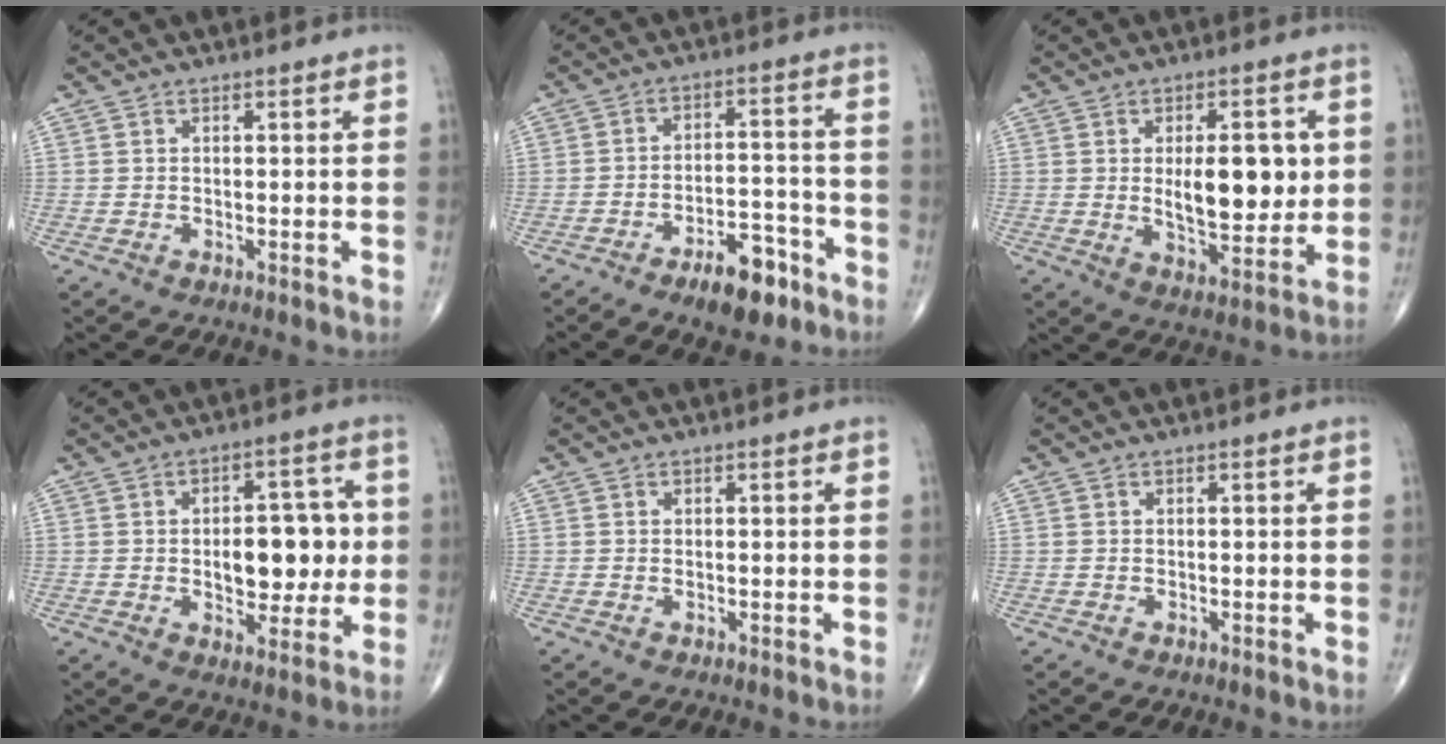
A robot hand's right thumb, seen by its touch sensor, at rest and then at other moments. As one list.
[{"total": 9.6, "force": [-6.1, 4.1, 6.2], "torque": [-0.074, 0.046, -0.095]}, {"total": 12.7, "force": [1.5, 5.7, 11.2], "torque": [-0.139, -0.019, 0.031]}, {"total": 12.4, "force": [0.0, 7.0, 10.2], "torque": [-0.099, 0.013, 0.006]}, {"total": 0.0}, {"total": 0.0}]